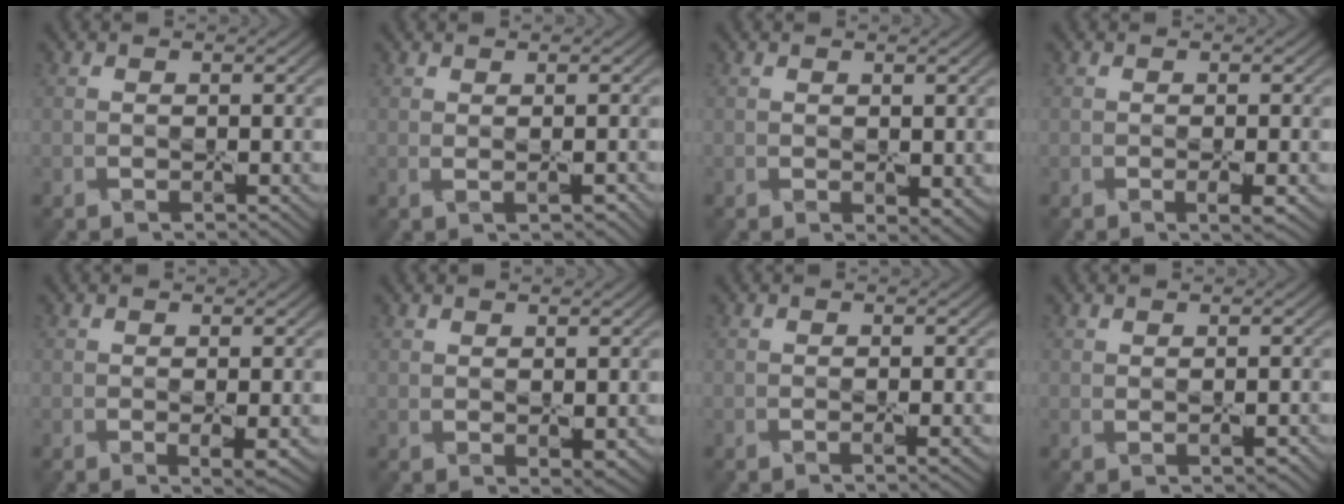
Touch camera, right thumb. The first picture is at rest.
{"total": 1.3, "force": [0.3, 0.3, 1.3], "torque": [-0.026, 0.005, 0.005]}
{"total": 1.5, "force": [0.2, 0.8, 1.2], "torque": [-0.021, -0.009, 0.009]}
{"total": 1.5, "force": [-0.4, 0.2, 1.5], "torque": [-0.028, -0.002, -0.007]}
{"total": 1.4, "force": [0.0, 0.2, 1.4], "torque": [-0.027, -0.007, 0.001]}
{"total": 1.6, "force": [0.7, 0.6, 1.4], "torque": [-0.029, -0.008, 0.019]}
{"total": 1.2, "force": [-0.2, 0.1, 1.1], "torque": [-0.018, -0.001, -0.005]}
{"total": 1.0, "force": [0.3, 0.2, 1.0], "torque": [-0.019, 0.002, 0.008]}